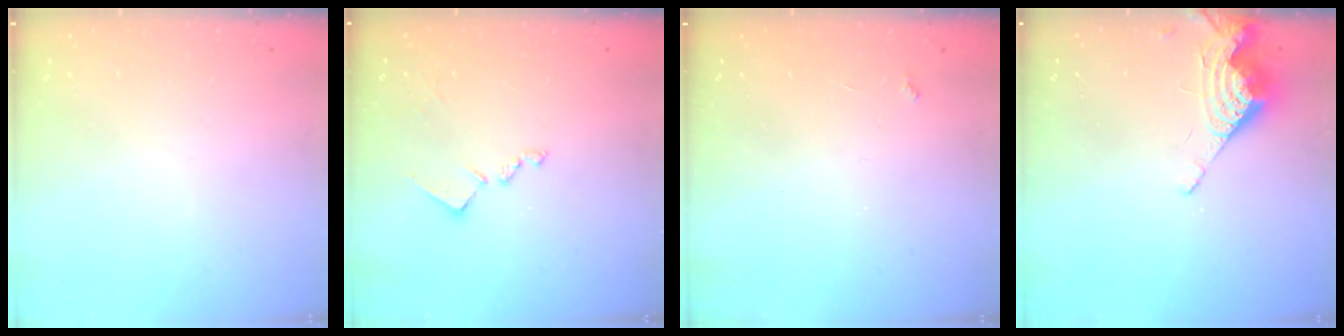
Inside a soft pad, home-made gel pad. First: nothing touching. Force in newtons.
{"total": 9.9, "press": 9.9, "slide": 0.5}
{"total": 2.2, "press": 2.1, "slide": 0.4}
{"total": 8.7, "press": 8.6, "slide": 0.2}